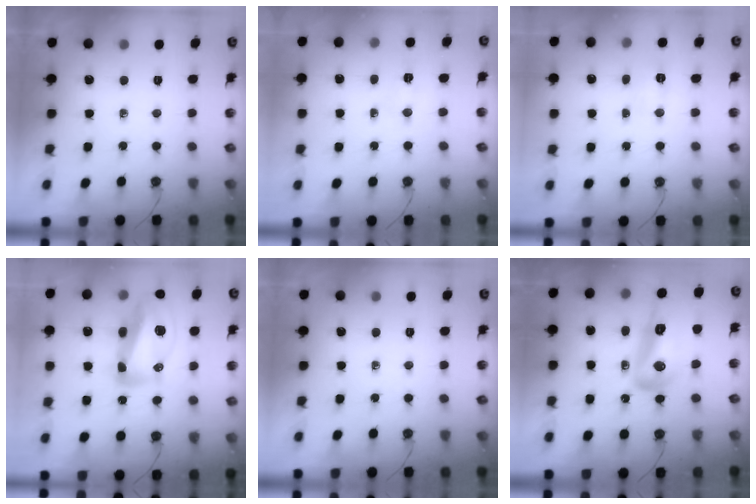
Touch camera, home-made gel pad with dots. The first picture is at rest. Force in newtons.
{"total": 16.1, "press": 4.7, "slide": 15.4}
{"total": 4.2, "press": 4.2, "slide": 0.6}
{"total": 18.1, "press": 18.0, "slide": 2.0}
{"total": 0.0}
{"total": 15.4, "press": 15.3, "slide": 1.9}